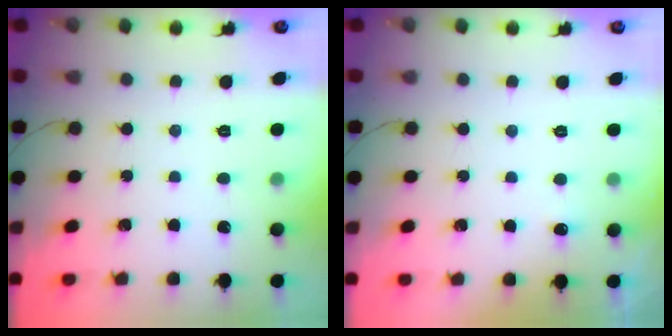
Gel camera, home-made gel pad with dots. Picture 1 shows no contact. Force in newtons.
{"total": 2.8, "press": 2.6, "slide": 1.1}